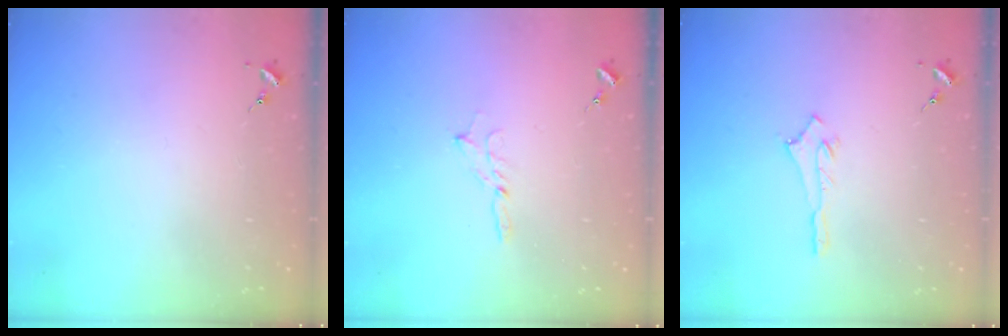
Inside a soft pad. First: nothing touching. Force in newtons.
{"total": 2.5, "press": 2.5, "slide": 0.2}
{"total": 2.9, "press": 2.9, "slide": 0.2}